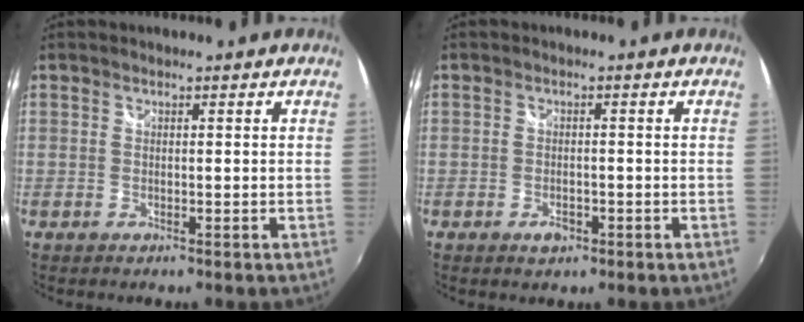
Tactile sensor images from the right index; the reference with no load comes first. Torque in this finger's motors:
{"motor_torque": [0.00, -0.04, 0.00, 0.00]}